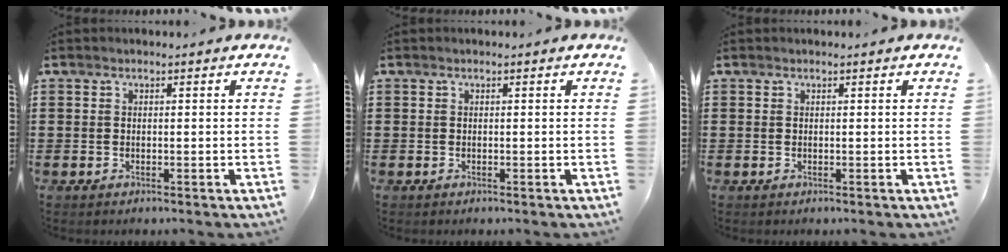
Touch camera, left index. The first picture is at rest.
{"total": 0.0}
{"total": 0.0}